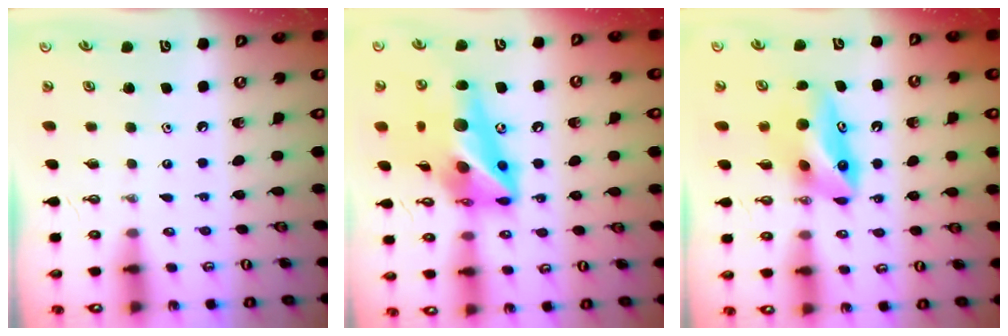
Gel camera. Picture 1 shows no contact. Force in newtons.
{"total": 19.9, "press": 19.6, "slide": 3.1}
{"total": 9.3, "press": 8.4, "slide": 4.0}